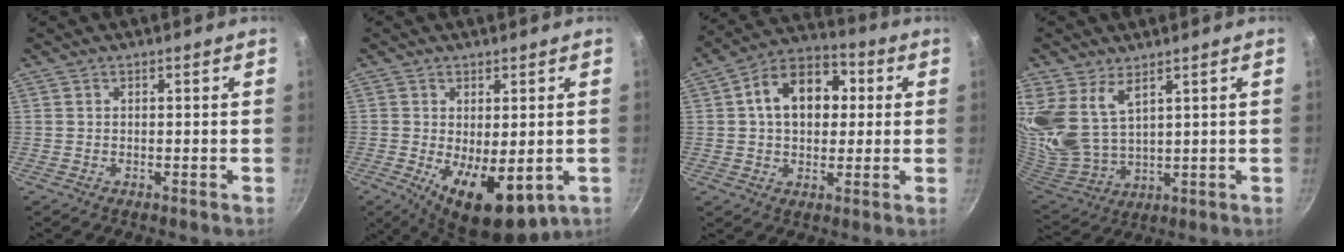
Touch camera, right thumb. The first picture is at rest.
{"total": 11.6, "force": [-2.3, 5.5, 10.0], "torque": [-0.136, -0.016, -0.019]}
{"total": 14.2, "force": [2.5, 10.0, 9.8], "torque": [-0.116, 0.024, 0.023]}
{"total": 13.0, "force": [6.9, 7.3, 8.3], "torque": [-0.173, -0.051, 0.156]}